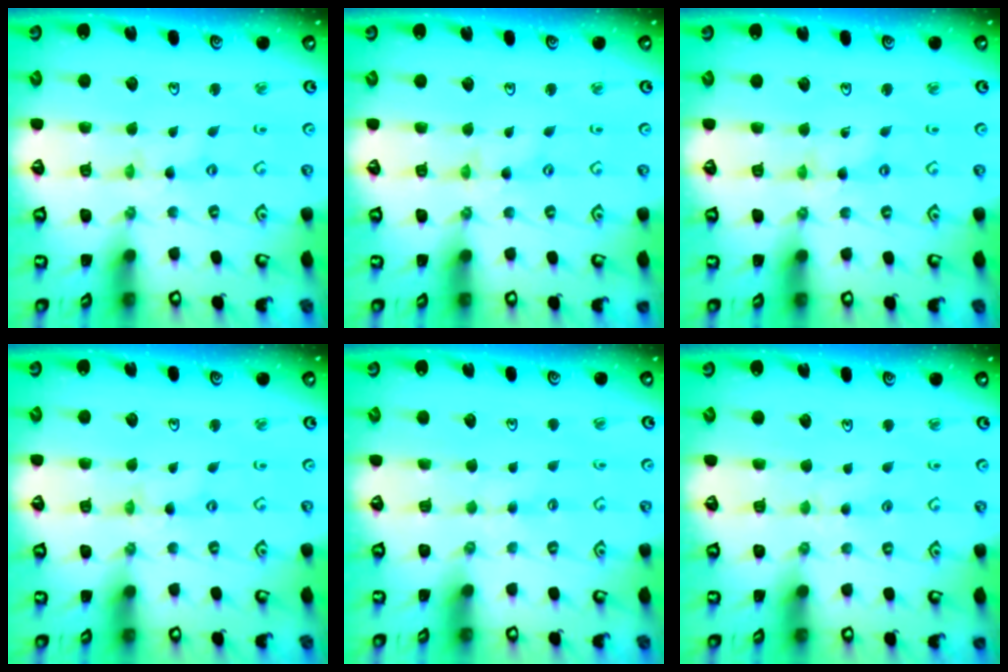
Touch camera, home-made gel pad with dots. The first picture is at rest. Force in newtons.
{"total": 1.6, "press": 1.6, "slide": 0.2}
{"total": 0.9, "press": 0.9, "slide": 0.2}
{"total": 0.0}
{"total": 2.7, "press": 2.7, "slide": 0.6}
{"total": 3.0, "press": 3.0, "slide": 0.4}